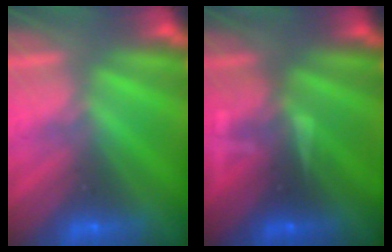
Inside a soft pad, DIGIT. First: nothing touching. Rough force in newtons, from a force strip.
{"total": 3.2}